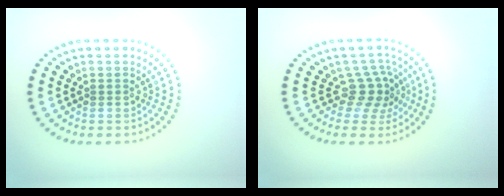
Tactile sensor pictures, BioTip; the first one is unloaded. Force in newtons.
{"total": 2.9, "press": 2.1, "slide": 2.0}